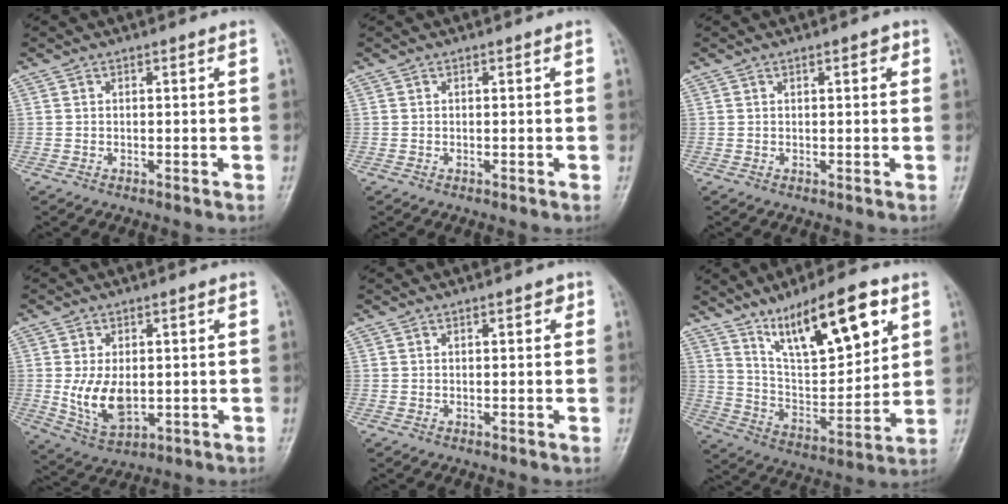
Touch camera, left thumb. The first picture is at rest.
{"total": 0.0}
{"total": 1.7, "force": [0.7, 0.6, 1.4], "torque": [-0.014, 0.000, 0.008]}
{"total": 8.4, "force": [-0.3, 5.1, 6.7], "torque": [-0.114, -0.014, 0.008]}
{"total": 1.4, "force": [0.6, 0.7, 1.0], "torque": [-0.007, 0.001, 0.006]}
{"total": 18.2, "force": [10.3, 6.2, 13.7], "torque": [-0.191, -0.044, 0.186]}